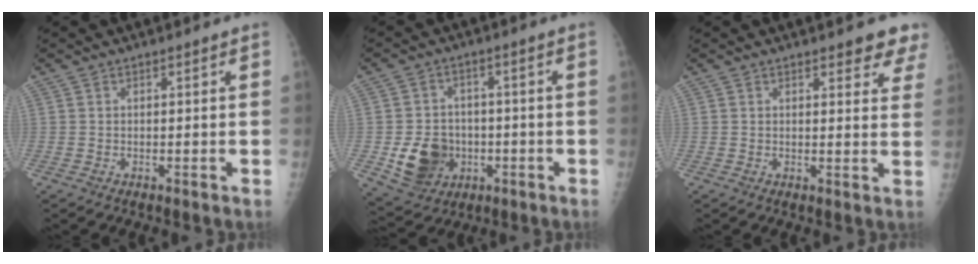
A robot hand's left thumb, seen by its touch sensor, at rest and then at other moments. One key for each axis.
{"total": 10.4, "fx": -2.6, "fy": 8.7, "fz": 4.9, "tx": -0.053, "ty": 0.006, "tz": -0.033}
{"total": 6.3, "fx": 5.1, "fy": 2.2, "fz": 3.1, "tx": -0.001, "ty": -0.022, "tz": 0.044}